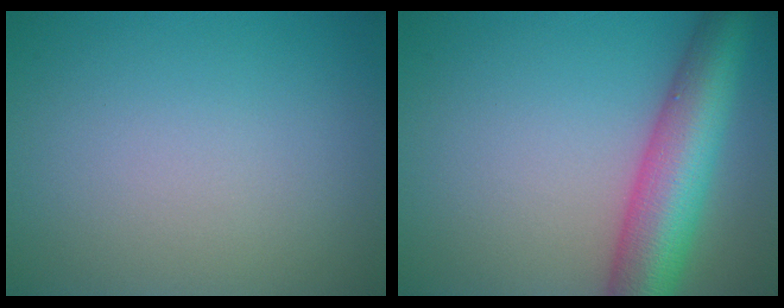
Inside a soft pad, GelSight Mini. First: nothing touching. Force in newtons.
{"total": 9.1, "press": 9.1, "slide": 0.2}